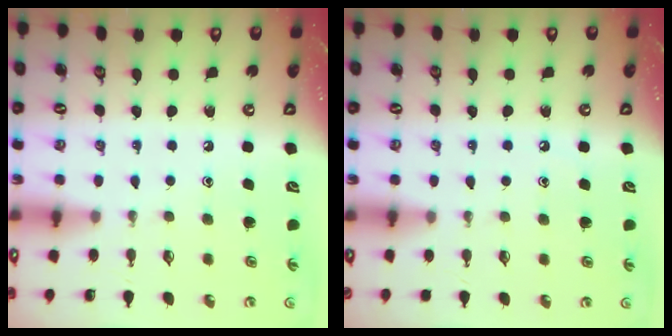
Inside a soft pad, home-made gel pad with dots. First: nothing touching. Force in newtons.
{"total": 6.2, "press": 6.1, "slide": 0.9}